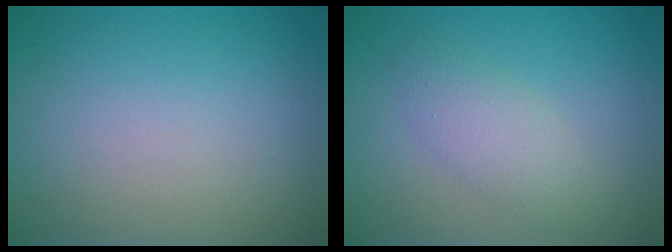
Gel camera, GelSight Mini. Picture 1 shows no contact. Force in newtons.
{"total": 2.5, "press": 2.5, "slide": 0.2}